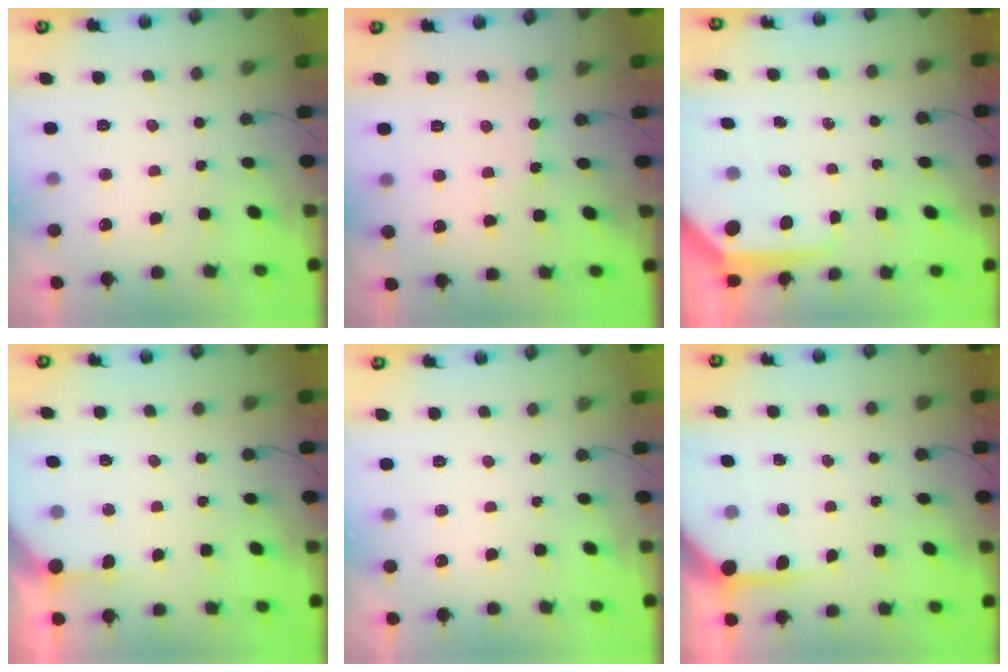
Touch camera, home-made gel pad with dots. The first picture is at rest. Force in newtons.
{"total": 2.1, "press": 2.1, "slide": 0.3}
{"total": 9.8, "press": 9.8, "slide": 0.7}
{"total": 2.4, "press": 2.4, "slide": 0.3}
{"total": 0.0}
{"total": 5.5, "press": 5.5, "slide": 0.4}